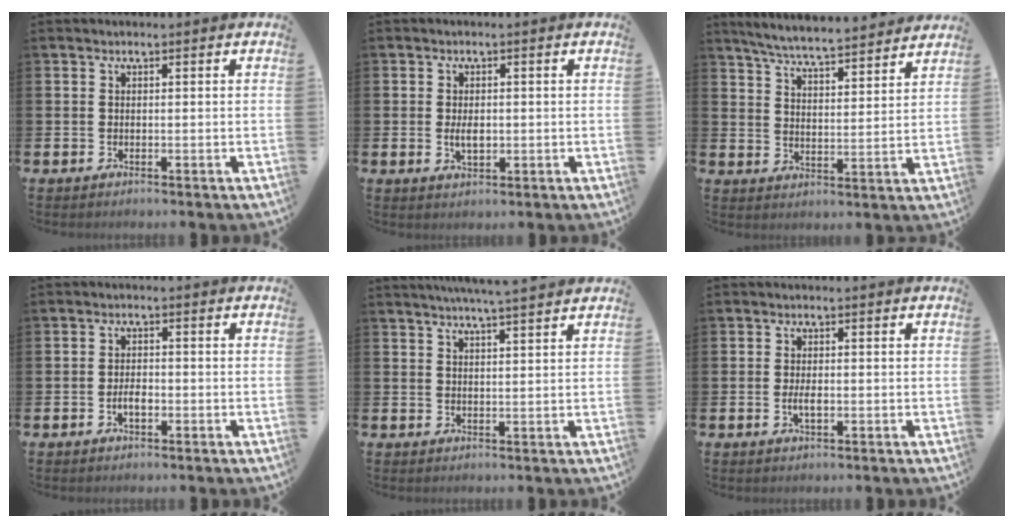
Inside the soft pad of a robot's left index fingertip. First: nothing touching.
{"total": 2.6, "force": [0.0, 1.4, 2.1], "torque": [-0.032, 0.000, -0.003]}
{"total": 6.3, "force": [6.1, 0.1, 1.5], "torque": [-0.057, -0.042, 0.106]}
{"total": 2.2, "force": [-0.6, 1.1, 1.8], "torque": [-0.025, 0.000, -0.014]}
{"total": 4.6, "force": [4.3, -0.7, 1.4], "torque": [-0.029, -0.018, 0.076]}
{"total": 2.1, "force": [-0.3, 0.9, 1.9], "torque": [-0.034, 0.001, -0.006]}